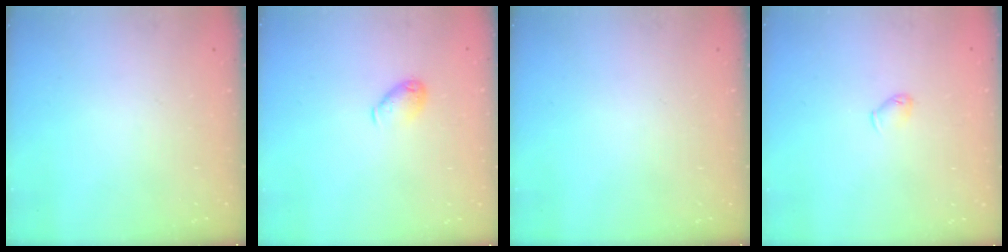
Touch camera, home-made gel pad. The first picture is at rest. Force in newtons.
{"total": 6.2, "press": 6.2, "slide": 0.7}
{"total": 0.0}
{"total": 3.7, "press": 3.6, "slide": 0.8}